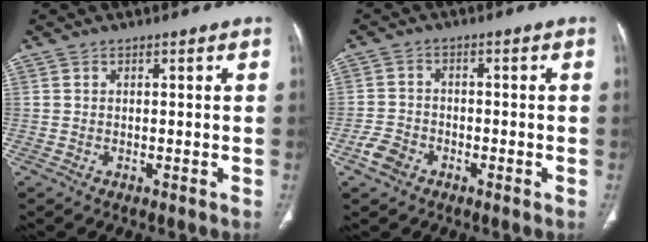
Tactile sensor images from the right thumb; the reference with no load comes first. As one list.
[{"total": 4.2, "force": [-2.4, 2.9, 1.8], "torque": [-0.032, 0.014, -0.046]}]